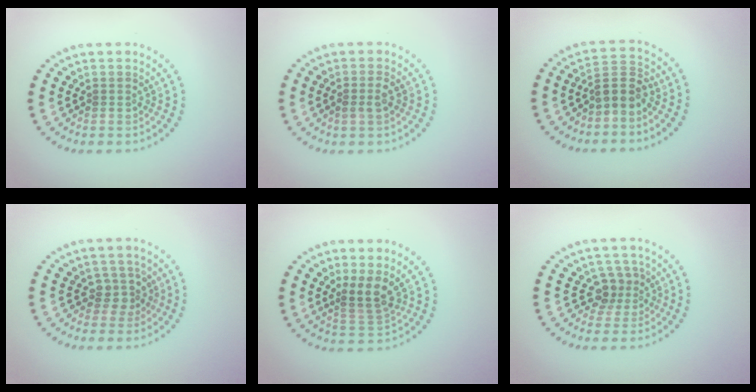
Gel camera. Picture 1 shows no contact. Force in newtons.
{"total": 1.3, "press": 1.2, "slide": 0.4}
{"total": 2.7, "press": 2.3, "slide": 1.5}
{"total": 2.0, "press": 1.5, "slide": 1.3}
{"total": 2.7, "press": 2.2, "slide": 1.7}
{"total": 2.4, "press": 1.8, "slide": 1.6}